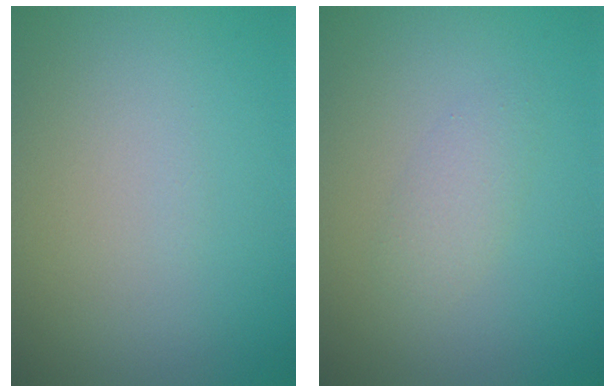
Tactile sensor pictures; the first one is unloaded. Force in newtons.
{"total": 1.7, "press": 1.7, "slide": 0.1}